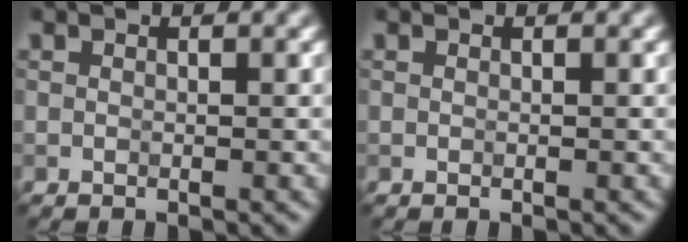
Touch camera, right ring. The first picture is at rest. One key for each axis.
{"total": 0.0}